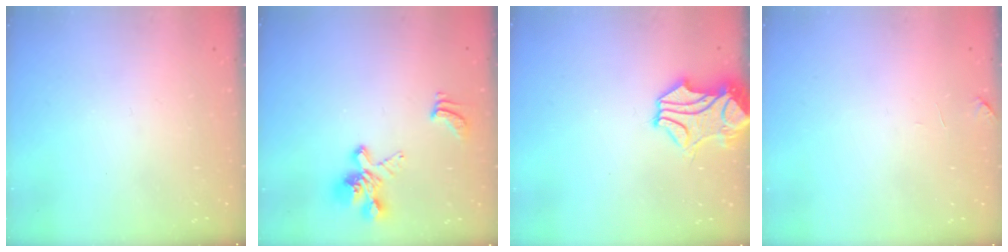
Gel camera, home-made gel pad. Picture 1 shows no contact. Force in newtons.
{"total": 5.6, "press": 5.4, "slide": 1.5}
{"total": 2.4, "press": 2.1, "slide": 1.2}
{"total": 1.0, "press": 0.8, "slide": 0.6}